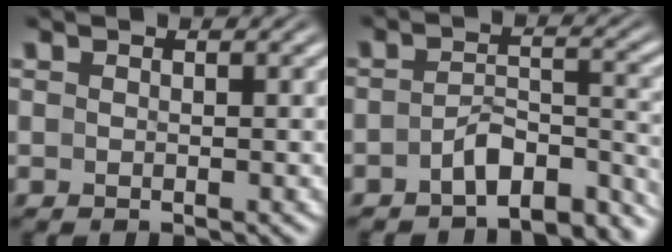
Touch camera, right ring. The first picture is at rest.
{"total": 6.8, "force": [-6.0, 2.1, 2.3], "torque": [-0.030, -0.018, -0.086]}